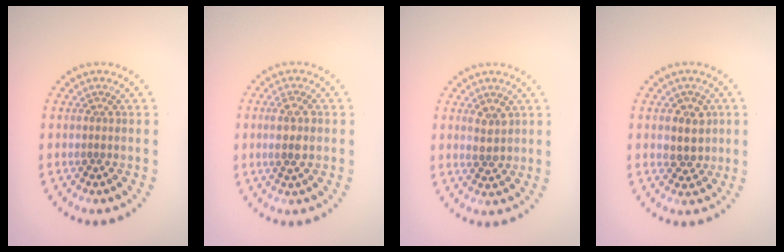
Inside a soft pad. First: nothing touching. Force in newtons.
{"total": 2.3, "press": 2.1, "slide": 0.8}
{"total": 1.8, "press": 1.8, "slide": 0.2}
{"total": 3.0, "press": 2.8, "slide": 0.9}